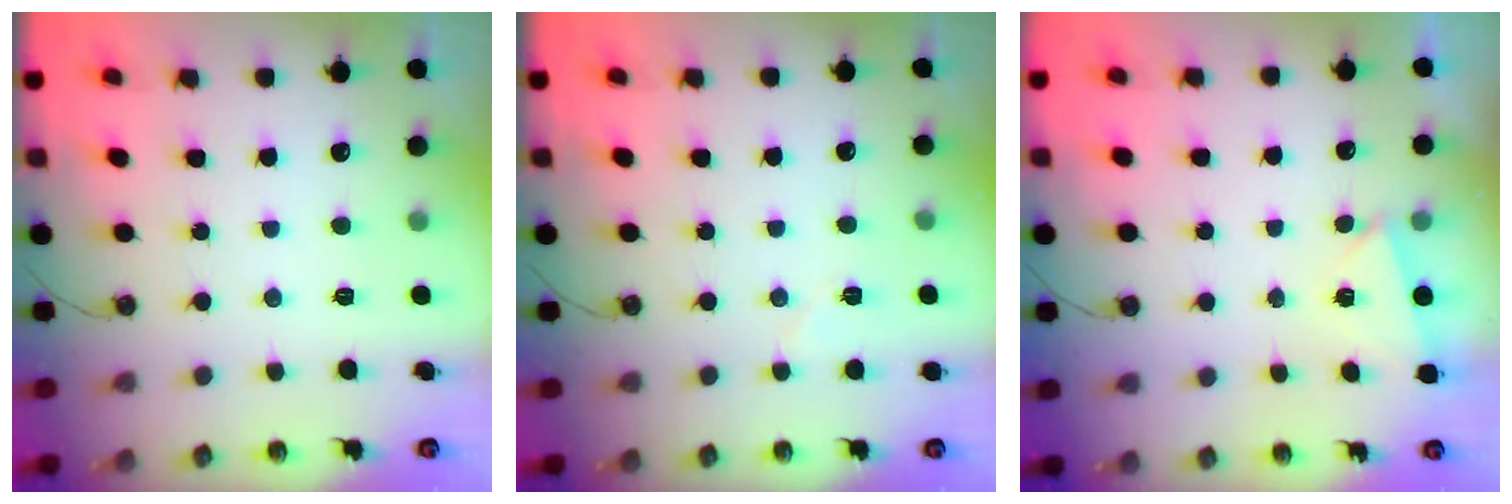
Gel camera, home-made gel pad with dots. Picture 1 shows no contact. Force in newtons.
{"total": 4.1, "press": 3.7, "slide": 1.8}
{"total": 2.4, "press": 1.8, "slide": 1.7}